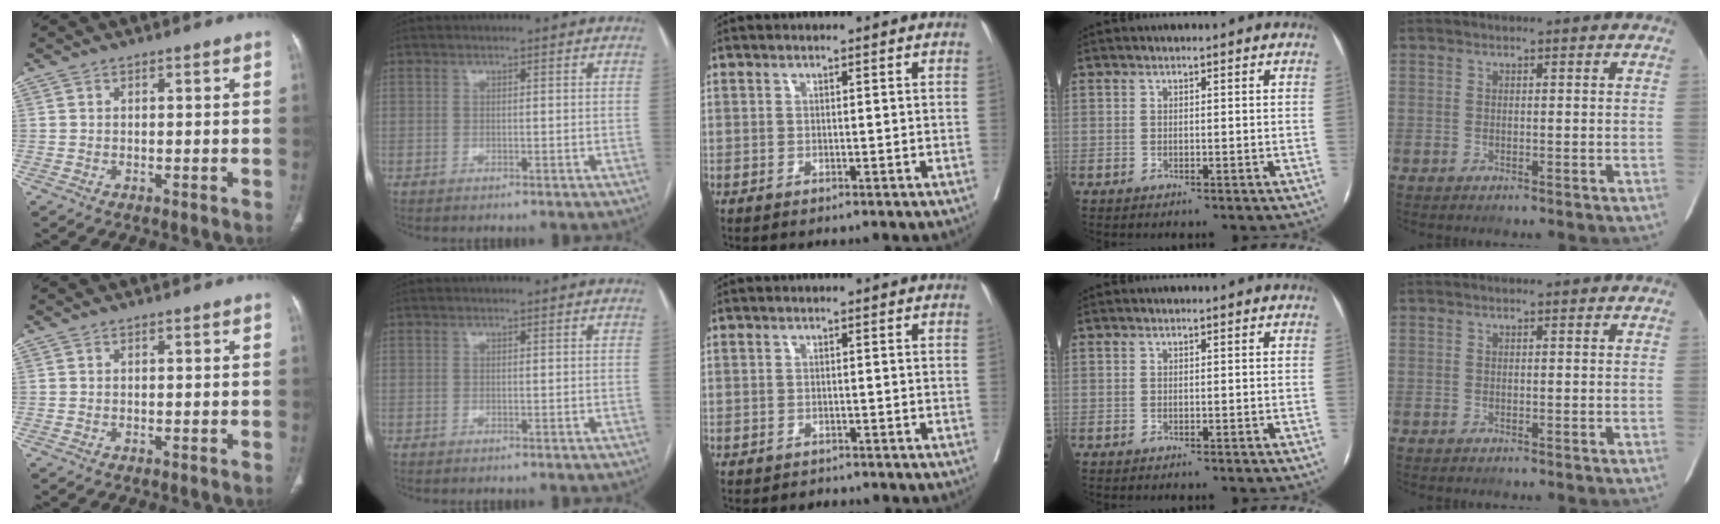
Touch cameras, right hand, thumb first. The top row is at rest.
{"middle": {"total": 1.0, "force": [-0.8, 0.5, -0.1], "torque": [-0.003, 0.000, -0.016]}}